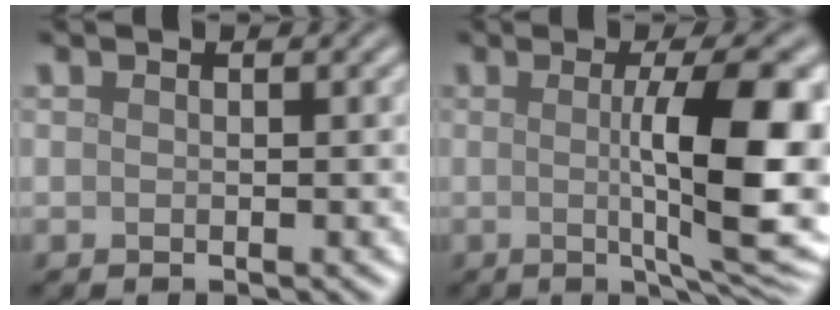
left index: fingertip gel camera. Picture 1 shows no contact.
{"total": 11.5, "force": [0.2, 3.1, 11.0], "torque": [-0.134, -0.002, 0.005]}